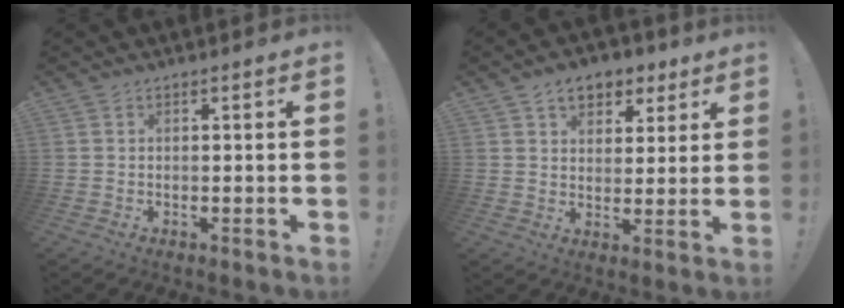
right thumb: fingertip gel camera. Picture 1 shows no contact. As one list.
[{"total": 8.5, "force": [4.8, 5.9, 3.7], "torque": [-0.054, -0.019, 0.092]}]